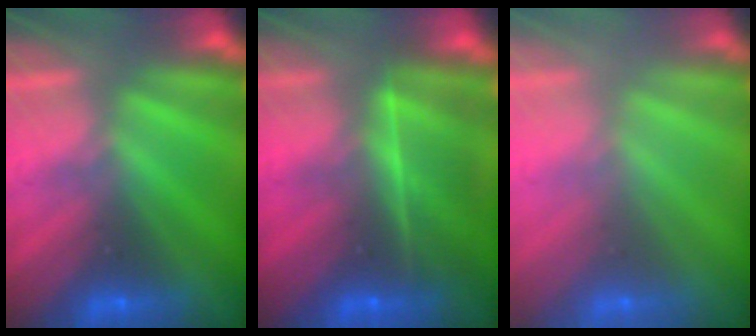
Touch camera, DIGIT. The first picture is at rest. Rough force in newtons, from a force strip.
{"total": 5.6}
{"total": 2.6}